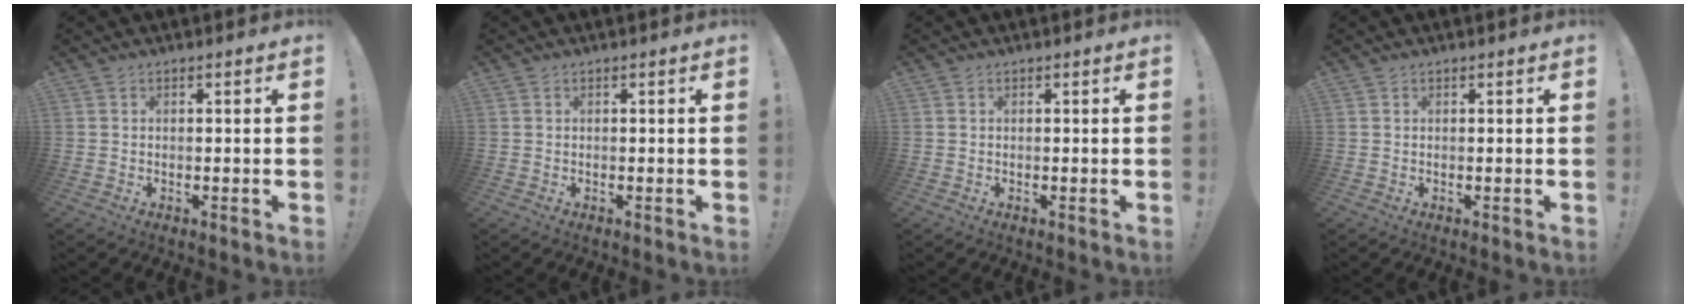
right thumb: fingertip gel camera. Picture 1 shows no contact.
{"total": 0.0}
{"total": 0.0}
{"total": 0.0}